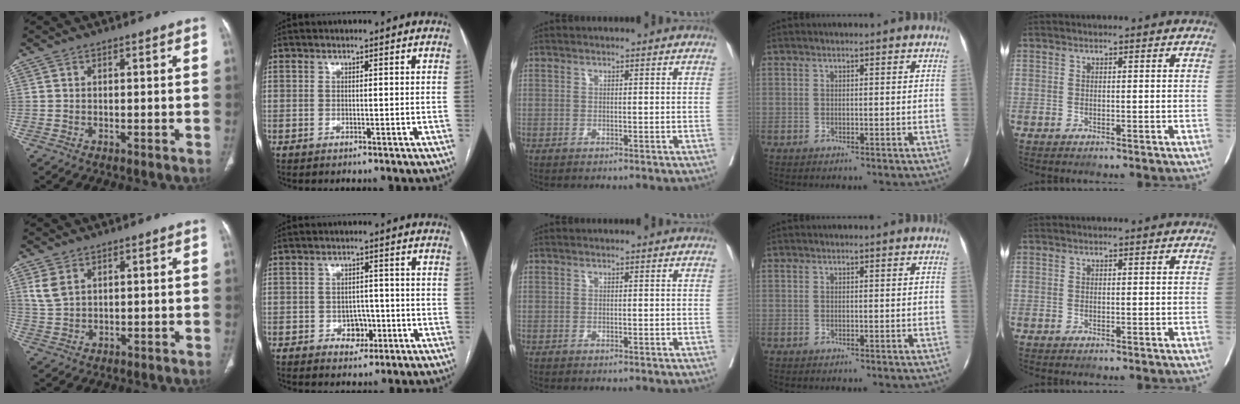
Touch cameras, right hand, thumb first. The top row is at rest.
{"thumb": {"total": 3.7, "force": [1.8, 2.3, 2.3], "torque": [-0.051, 0.000, 0.049]}, "index": {"total": 3.8, "force": [-1.3, 2.9, 2.0], "torque": [-0.020, 0.009, -0.010]}}